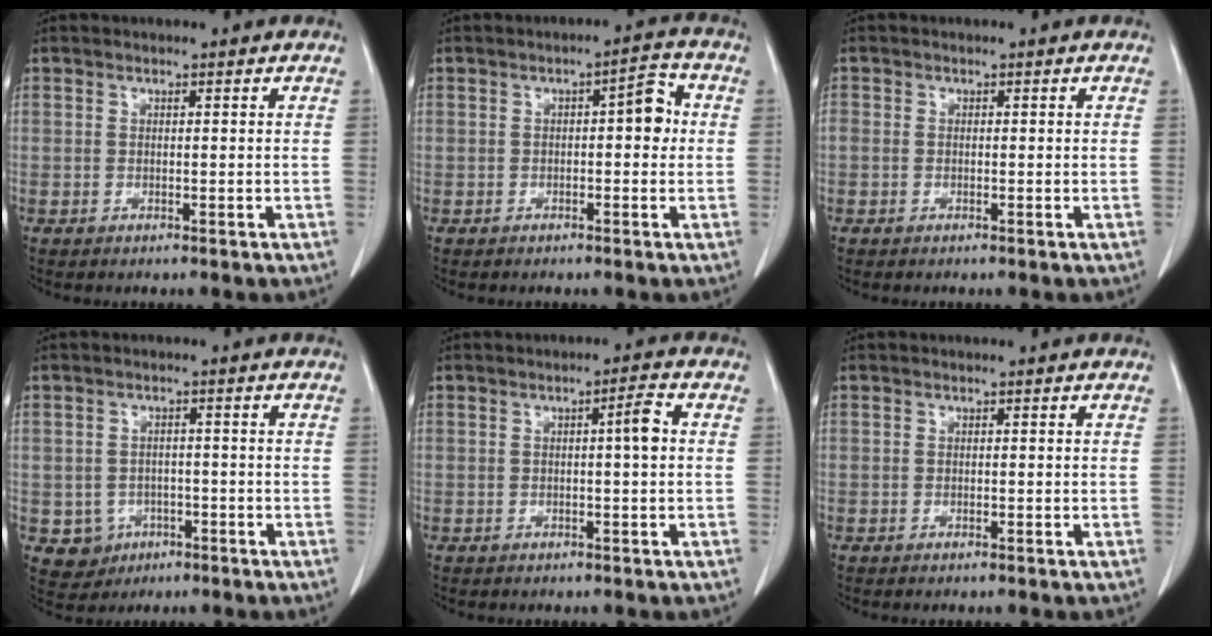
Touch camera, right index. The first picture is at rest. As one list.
[{"total": 4.3, "force": [0.3, 1.5, 4.0], "torque": [-0.048, 0.018, 0.002]}, {"total": 0.8, "force": [-0.1, 0.7, 0.3], "torque": [-0.007, 0.005, -0.003]}, {"total": 4.5, "force": [-1.5, 4.3, 0.6], "torque": [0.000, 0.010, -0.011]}, {"total": 2.4, "force": [0.3, -0.1, 2.4], "torque": [-0.037, 0.003, 0.006]}, {"total": 0.0}]